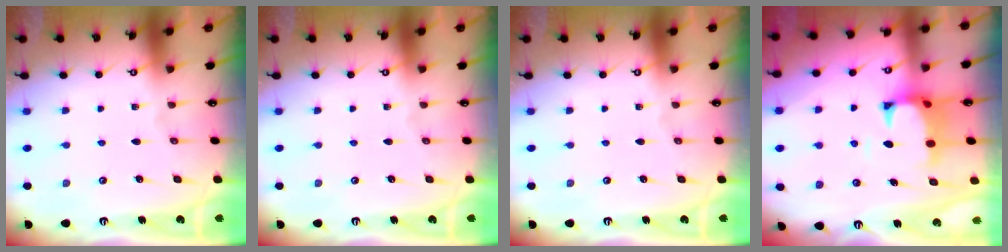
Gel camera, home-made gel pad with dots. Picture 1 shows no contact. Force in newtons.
{"total": 0.0}
{"total": 0.0}
{"total": 1.2, "press": 0.6, "slide": 1.1}